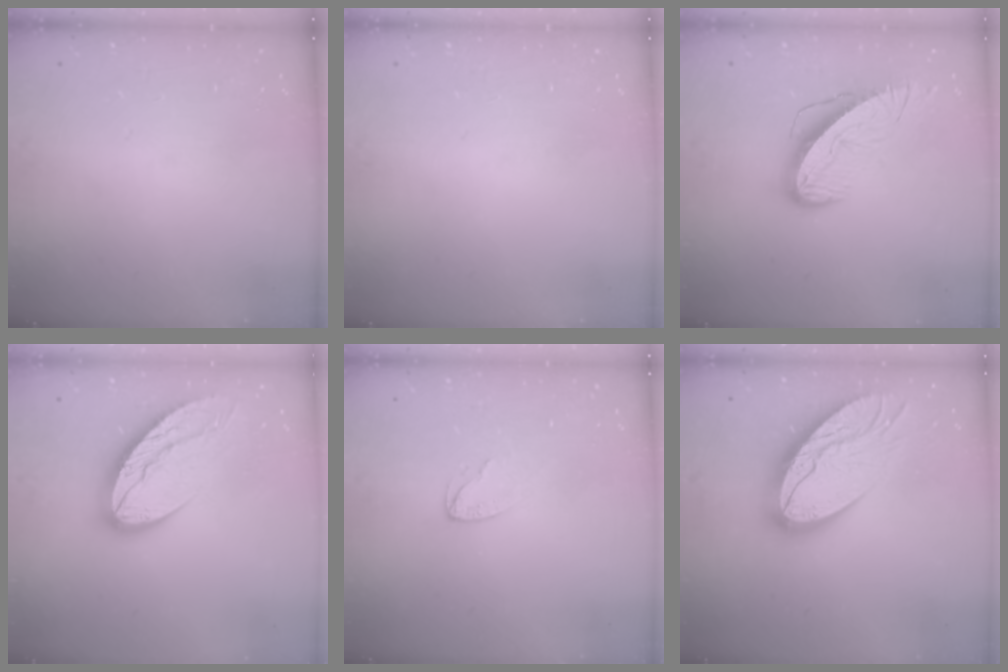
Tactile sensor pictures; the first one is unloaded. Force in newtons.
{"total": 0.0}
{"total": 9.8, "press": 9.7, "slide": 0.9}
{"total": 12.2, "press": 12.1, "slide": 1.1}
{"total": 3.0, "press": 3.0, "slide": 0.3}
{"total": 16.8, "press": 16.7, "slide": 1.5}